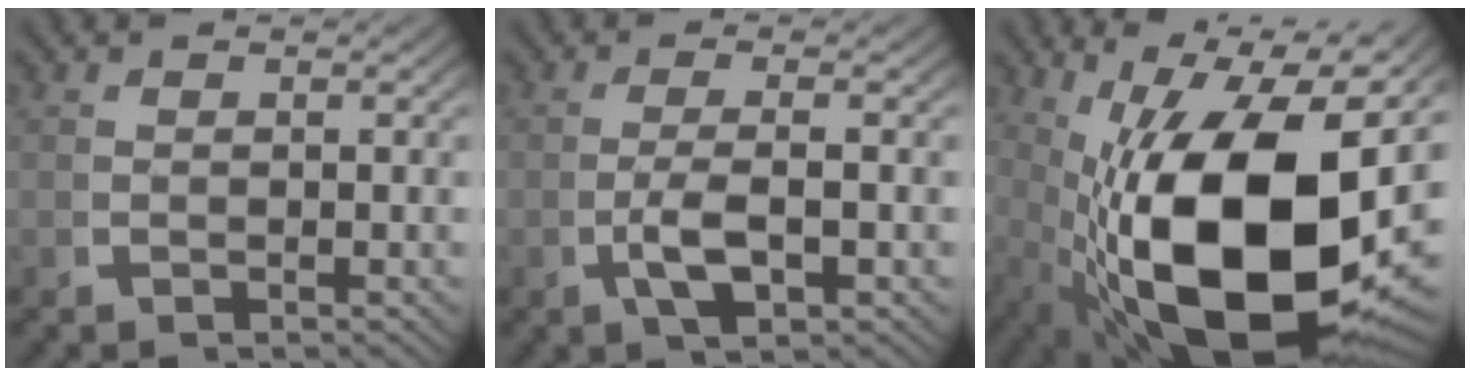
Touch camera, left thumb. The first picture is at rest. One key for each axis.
{"total": 3.2, "fx": -0.4, "fy": 1.1, "fz": 3.0, "tx": -0.069, "ty": -0.005, "tz": -0.002}
{"total": 23.0, "fx": -1.4, "fy": 13.7, "fz": 18.5, "tx": -0.333, "ty": -0.083, "tz": 0.021}